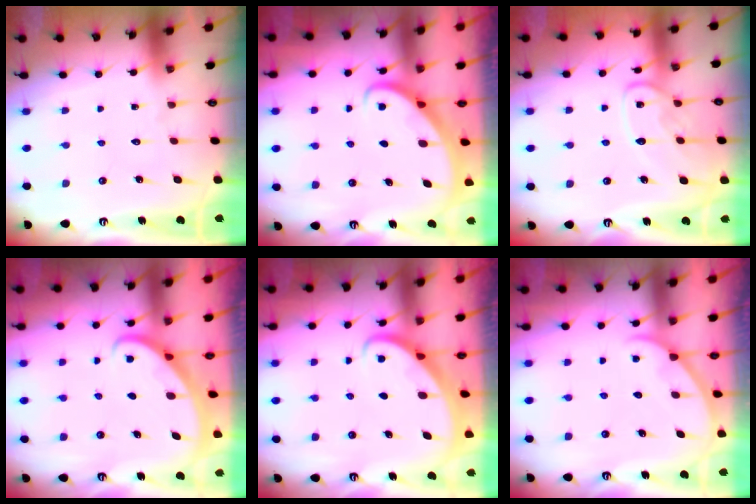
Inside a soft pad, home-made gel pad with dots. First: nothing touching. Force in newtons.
{"total": 2.9, "press": 2.9, "slide": 0.2}
{"total": 11.8, "press": 11.7, "slide": 1.0}
{"total": 2.6, "press": 2.6, "slide": 0.1}
{"total": 2.8, "press": 2.8, "slide": 0.2}
{"total": 2.4, "press": 2.4, "slide": 0.3}